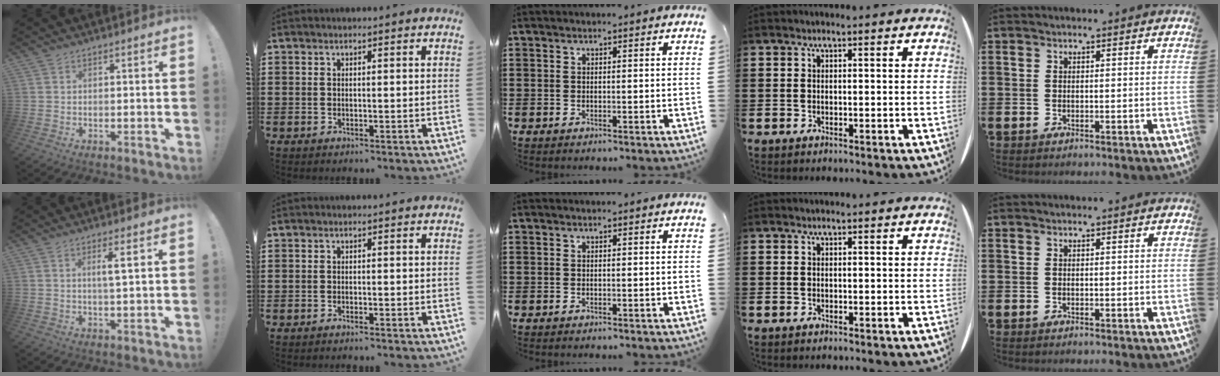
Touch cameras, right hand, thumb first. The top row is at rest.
{"thumb": {"total": 4.0, "force": [1.2, 0.0, 3.8], "torque": [-0.057, -0.010, 0.013]}, "index": {"total": 0.6, "force": [-0.6, 0.0, 0.1], "torque": [-0.004, -0.002, -0.012]}}